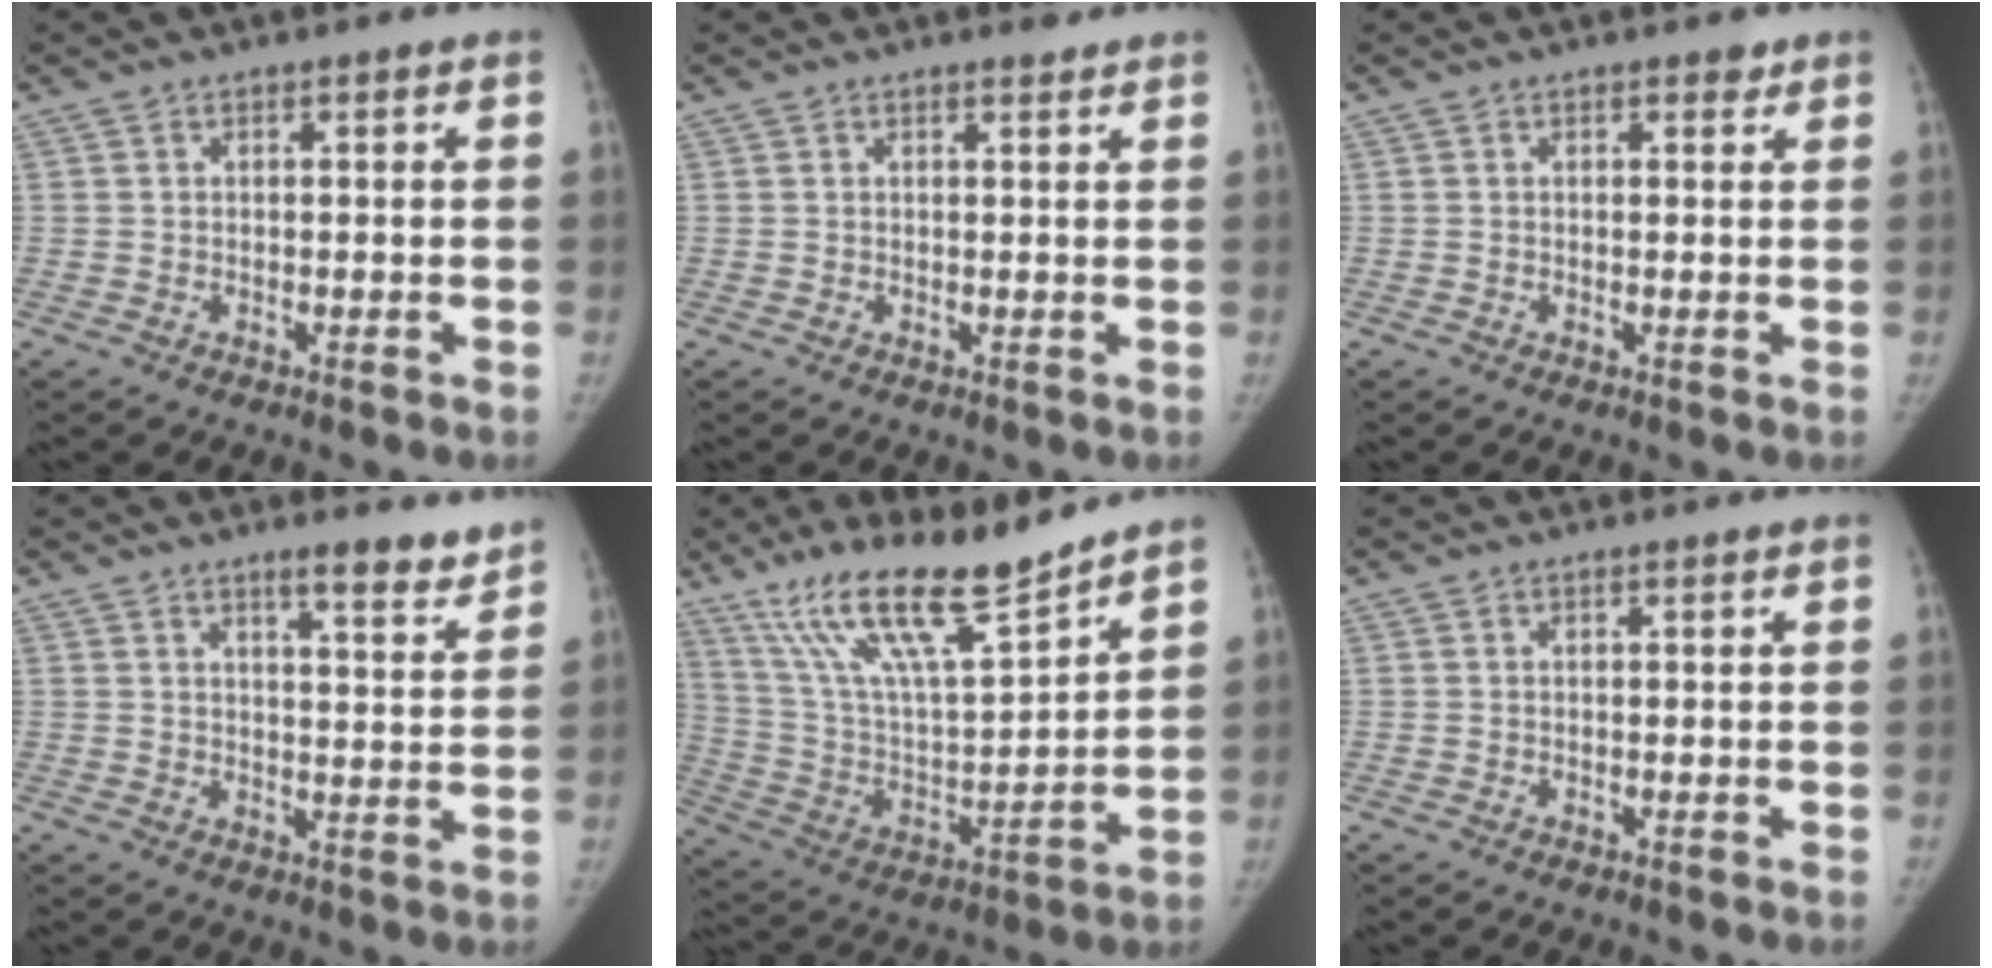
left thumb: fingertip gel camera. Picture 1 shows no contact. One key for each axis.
{"total": 1.3, "fx": 1.2, "fy": 0.3, "fz": 0.5, "tx": -0.005, "ty": -0.009, "tz": 0.017}
{"total": 1.1, "fx": 0.8, "fy": 0.7, "fz": 0.4, "tx": 0.008, "ty": -0.004, "tz": 0.008}
{"total": 6.9, "fx": 5.4, "fy": 1.4, "fz": 4.1, "tx": -0.039, "ty": -0.038, "tz": 0.076}
{"total": 19.5, "fx": 14.9, "fy": 3.5, "fz": 12.1, "tx": -0.191, "ty": -0.075, "tz": 0.279}
{"total": 0.5, "fx": 0.4, "fy": 0.1, "fz": 0.3, "tx": -0.007, "ty": -0.001, "tz": 0.006}